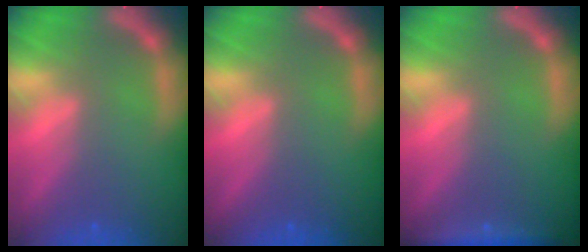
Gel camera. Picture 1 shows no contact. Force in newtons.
{"total": 0.0}
{"total": 3.0}